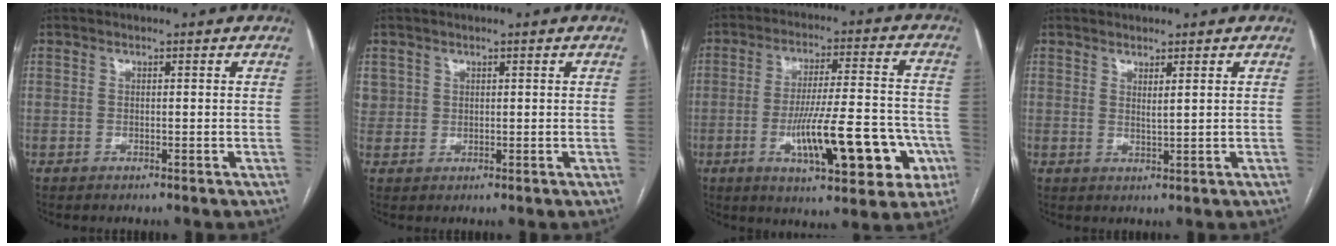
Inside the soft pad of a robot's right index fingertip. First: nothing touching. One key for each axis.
{"total": 2.5, "fx": 0.9, "fy": 2.3, "fz": 0.4, "tx": 0.002, "ty": 0.011, "tz": 0.020}
{"total": 16.6, "fx": -5.6, "fy": 4.1, "fz": 15.1, "tx": -0.215, "ty": 0.020, "tz": -0.072}
{"total": 1.3, "fx": 0.7, "fy": -0.2, "fz": 1.1, "tx": -0.021, "ty": -0.008, "tz": 0.014}